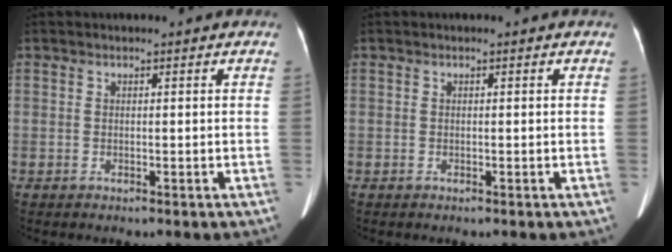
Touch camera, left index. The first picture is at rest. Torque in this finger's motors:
{"motor_torque": [0.14, 0.17, 0.00, 0.01]}